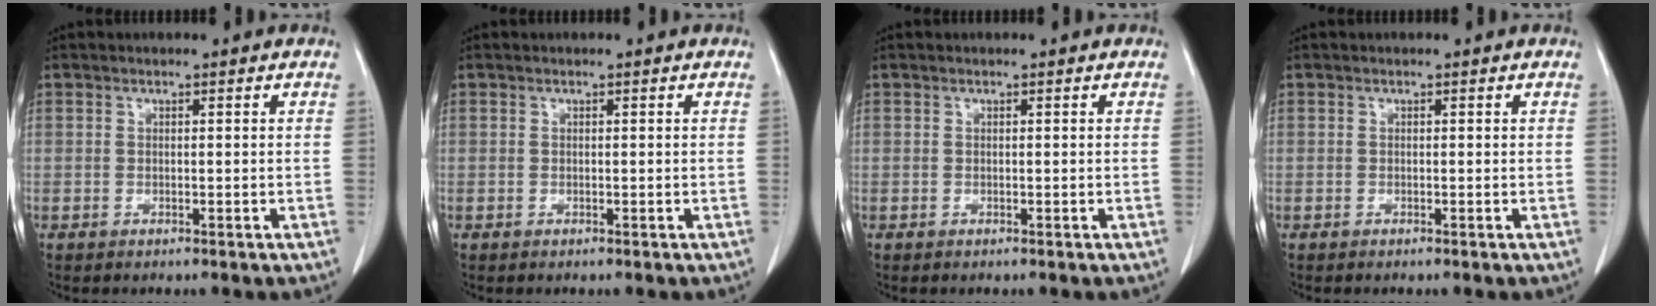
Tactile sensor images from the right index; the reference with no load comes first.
{"total": 0.0}
{"total": 0.0}
{"total": 0.0}